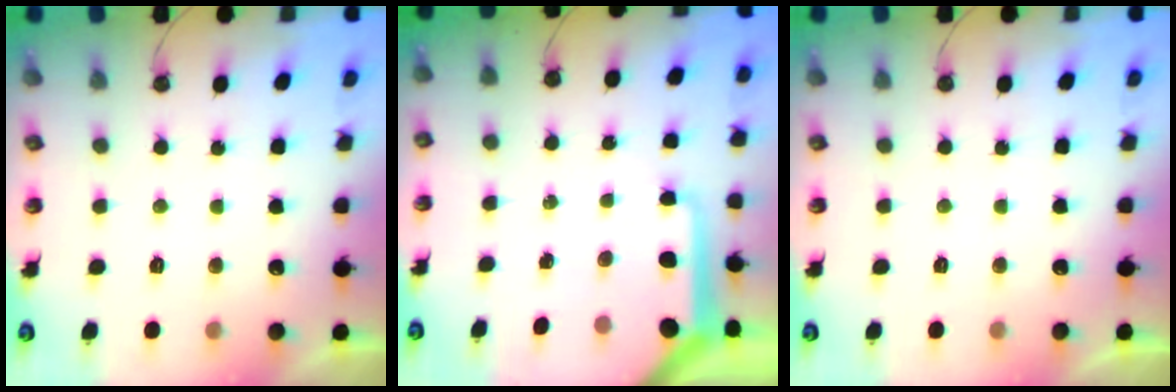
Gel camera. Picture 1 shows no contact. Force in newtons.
{"total": 8.3, "press": 8.3, "slide": 0.7}
{"total": 0.0}